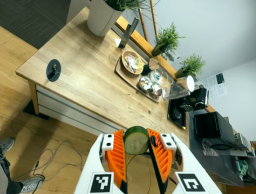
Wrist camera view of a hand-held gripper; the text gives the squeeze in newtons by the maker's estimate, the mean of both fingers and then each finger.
{"total": 9.2, "left": 9.7, "right": 8.7}